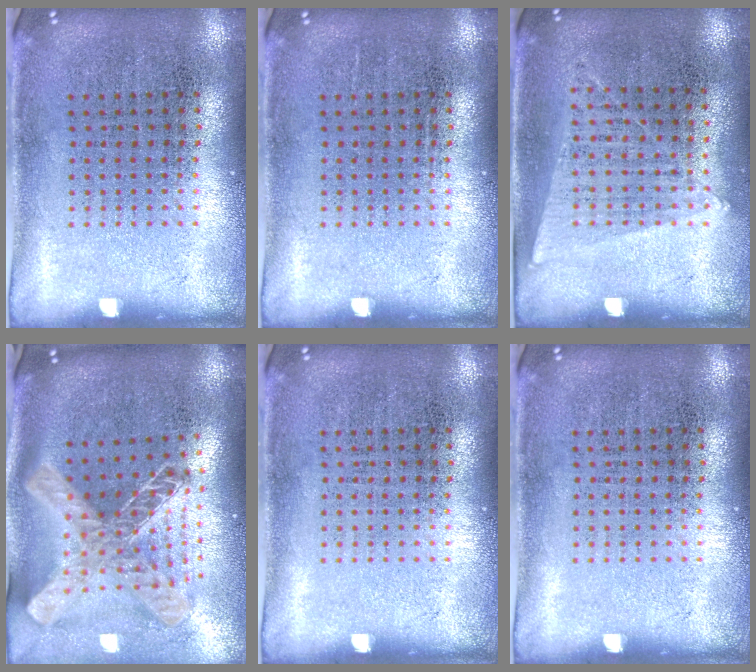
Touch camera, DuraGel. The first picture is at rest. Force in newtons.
{"total": 0.0}
{"total": 1.3, "press": 1.1, "slide": 0.6}
{"total": 2.3, "press": 1.7, "slide": 1.5}
{"total": 0.0}
{"total": 0.0}